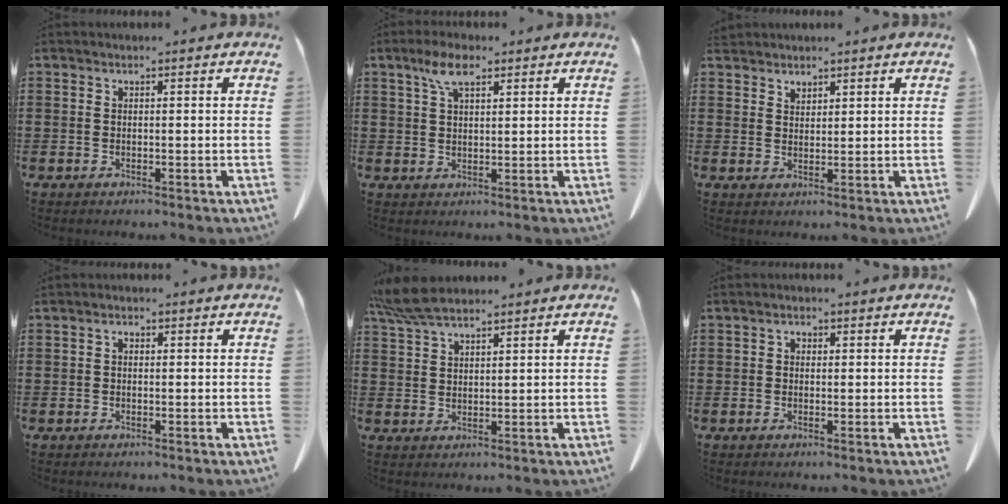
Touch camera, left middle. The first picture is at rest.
{"total": 5.3, "force": [3.0, 2.0, 3.9], "torque": [-0.085, 0.008, 0.052]}
{"total": 1.9, "force": [1.8, 0.5, 0.0], "torque": [-0.004, 0.001, 0.036]}
{"total": 0.7, "force": [0.0, 0.4, 0.6], "torque": [-0.011, 0.002, -0.001]}
{"total": 5.9, "force": [4.8, 1.3, 3.2], "torque": [-0.075, -0.003, 0.090]}
{"total": 1.0, "force": [0.1, 0.8, 0.6], "torque": [-0.014, 0.006, 0.001]}